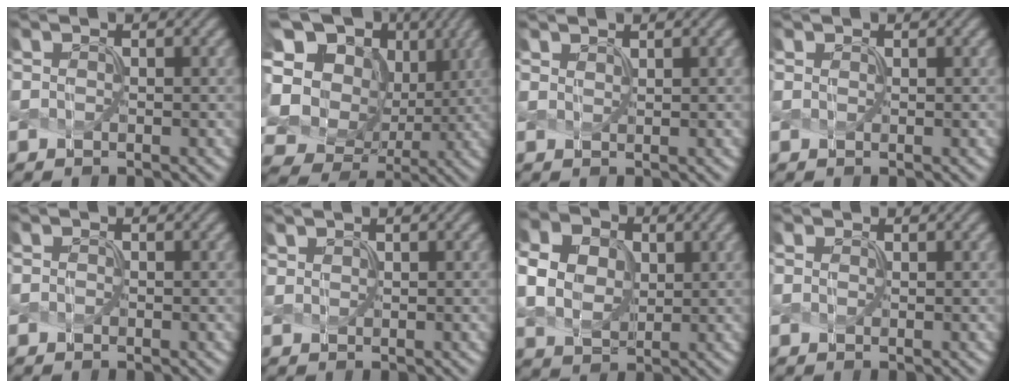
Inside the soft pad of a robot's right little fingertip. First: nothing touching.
{"total": 17.1, "force": [2.4, 15.0, 8.0], "torque": [-0.199, 0.020, 0.057]}
{"total": 1.0, "force": [0.4, -0.4, -0.8], "torque": [0.012, 0.001, 0.018]}
{"total": 1.0, "force": [0.0, -0.2, -0.9], "torque": [0.017, 0.002, 0.011]}
{"total": 0.8, "force": [-0.5, 0.0, -0.7], "torque": [0.010, 0.003, -0.001]}
{"total": 1.0, "force": [0.3, -0.3, -0.9], "torque": [0.012, 0.003, 0.021]}
{"total": 6.1, "force": [1.3, 5.0, 3.3], "torque": [-0.107, 0.017, 0.028]}
{"total": 0.9, "force": [-0.1, 0.0, -0.9], "torque": [0.015, 0.003, 0.008]}